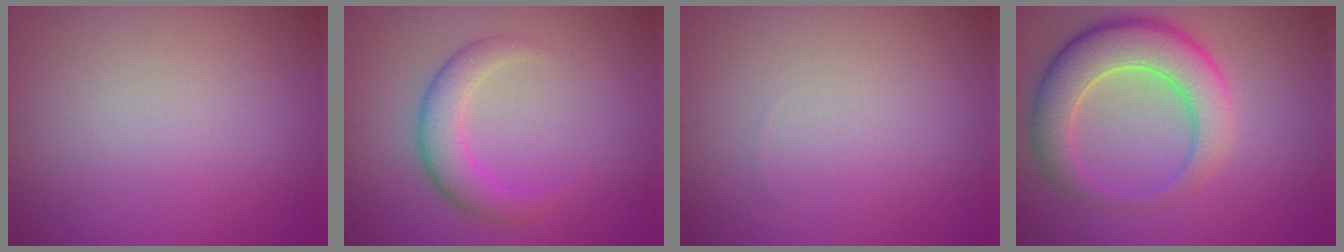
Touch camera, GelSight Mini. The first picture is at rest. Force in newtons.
{"total": 3.5, "press": 3.5, "slide": 0.2}
{"total": 0.0}
{"total": 7.1, "press": 7.1, "slide": 0.5}